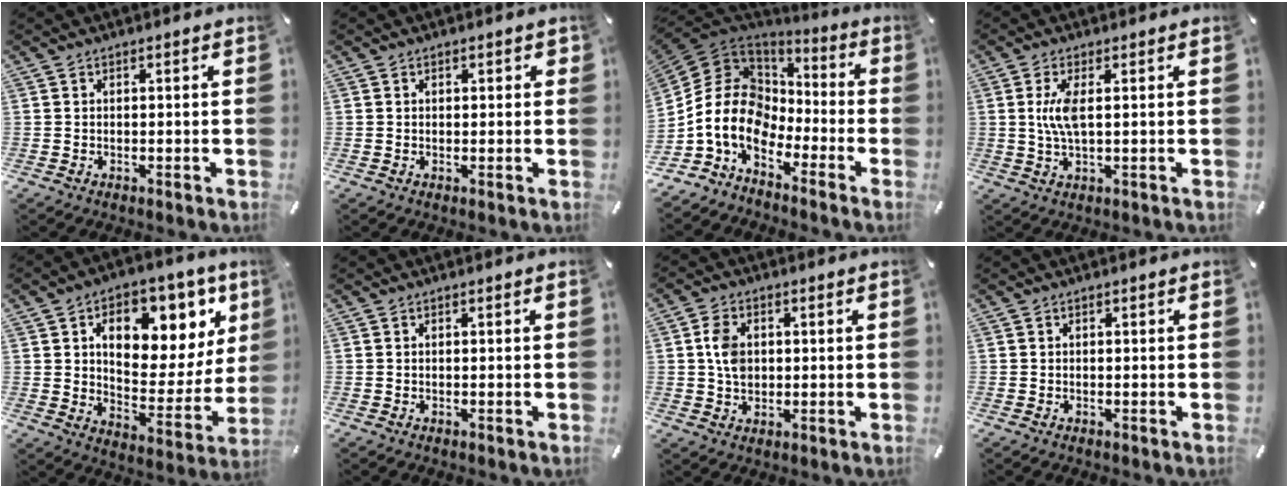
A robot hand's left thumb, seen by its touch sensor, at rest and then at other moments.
{"total": 1.1, "force": [0.1, 0.9, 0.7], "torque": [-0.006, 0.003, -0.002]}
{"total": 13.1, "force": [-4.8, 10.0, 6.9], "torque": [-0.180, 0.008, -0.095]}
{"total": 5.8, "force": [0.9, 1.8, 5.4], "torque": [-0.121, -0.002, 0.012]}
{"total": 15.6, "force": [7.9, 9.7, 9.3], "torque": [-0.125, -0.058, 0.133]}
{"total": 0.0}
{"total": 5.7, "force": [0.8, 4.5, 3.4], "torque": [-0.062, 0.001, 0.011]}
{"total": 0.0}